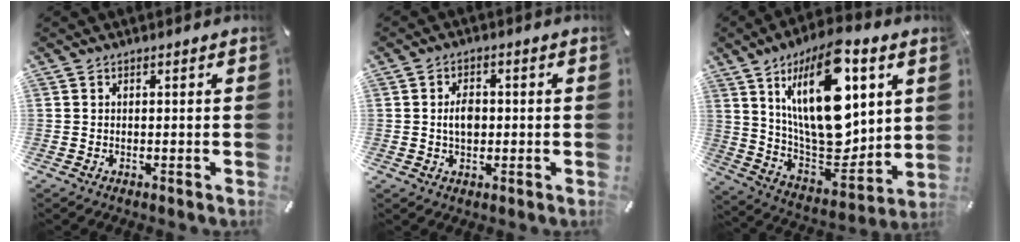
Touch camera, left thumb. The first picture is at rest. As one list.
[{"total": 4.5, "force": [0.0, 3.2, 3.2], "torque": [-0.052, -0.001, -0.007]}, {"total": 25.9, "force": [9.4, 12.0, 20.9], "torque": [-0.390, -0.061, 0.148]}]